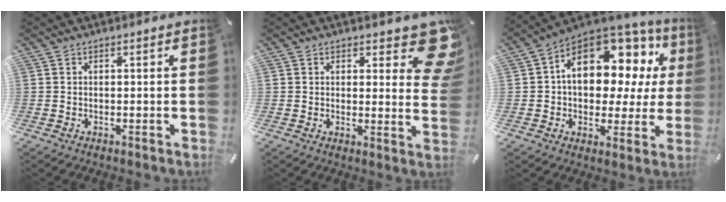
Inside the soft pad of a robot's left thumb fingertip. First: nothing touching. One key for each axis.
{"total": 9.8, "fx": 6.1, "fy": 4.3, "fz": 6.3, "tx": -0.052, "ty": -0.049, "tz": 0.103}
{"total": 16.2, "fx": 5.2, "fy": 10.5, "fz": 11.2, "tx": -0.172, "ty": -0.034, "tz": 0.088}